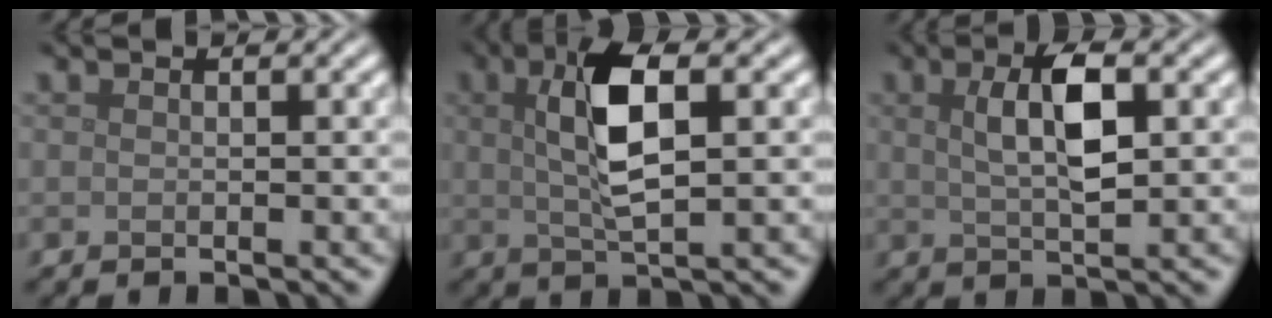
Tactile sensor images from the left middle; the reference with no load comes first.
{"total": 6.2, "force": [1.4, 2.0, 5.7], "torque": [-0.107, 0.010, 0.023]}
{"total": 4.8, "force": [1.2, 1.5, 4.3], "torque": [-0.083, 0.006, 0.022]}